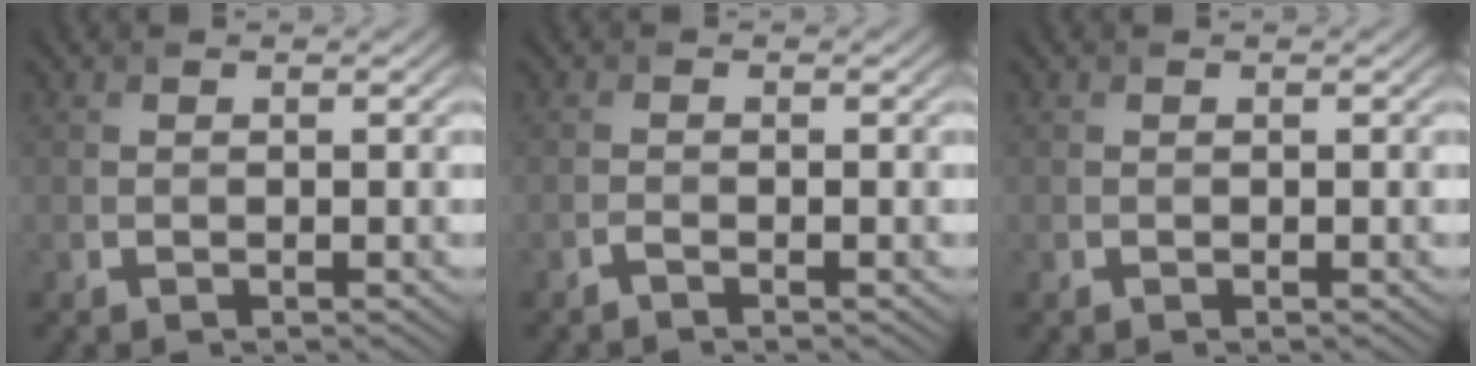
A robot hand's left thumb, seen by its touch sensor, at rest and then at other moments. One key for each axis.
{"total": 0.7, "fx": -0.6, "fy": 0.0, "fz": 0.5, "tx": -0.009, "ty": 0.000, "tz": -0.014}
{"total": 0.0}